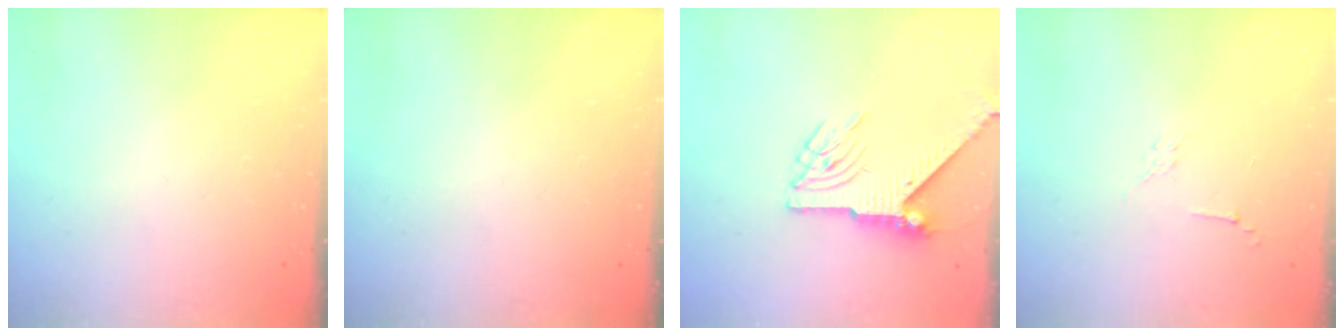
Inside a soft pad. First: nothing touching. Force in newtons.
{"total": 0.0}
{"total": 6.5, "press": 6.4, "slide": 1.0}
{"total": 3.3, "press": 3.2, "slide": 0.8}